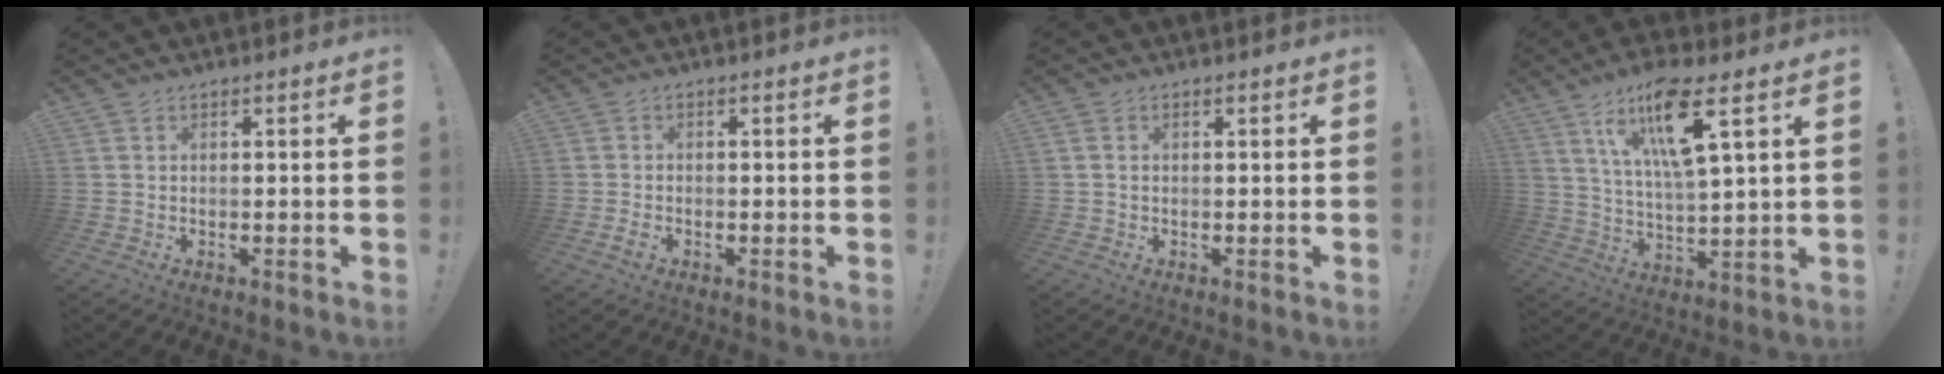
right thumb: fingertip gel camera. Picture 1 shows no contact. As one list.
[{"total": 2.0, "force": [-1.3, 0.8, 1.2], "torque": [-0.017, 0.007, -0.023]}, {"total": 0.9, "force": [0.2, 0.6, 0.7], "torque": [-0.017, 0.003, 0.004]}, {"total": 14.8, "force": [8.3, 2.8, 12.0], "torque": [-0.212, -0.025, 0.128]}]